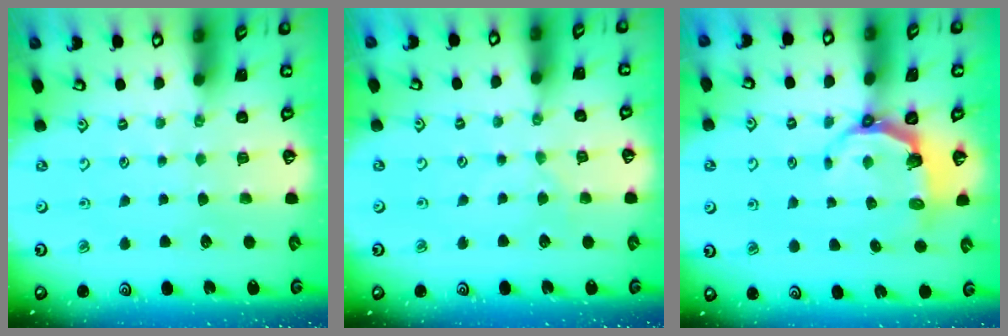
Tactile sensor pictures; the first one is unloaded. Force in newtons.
{"total": 0.0}
{"total": 5.6, "press": 4.0, "slide": 4.0}